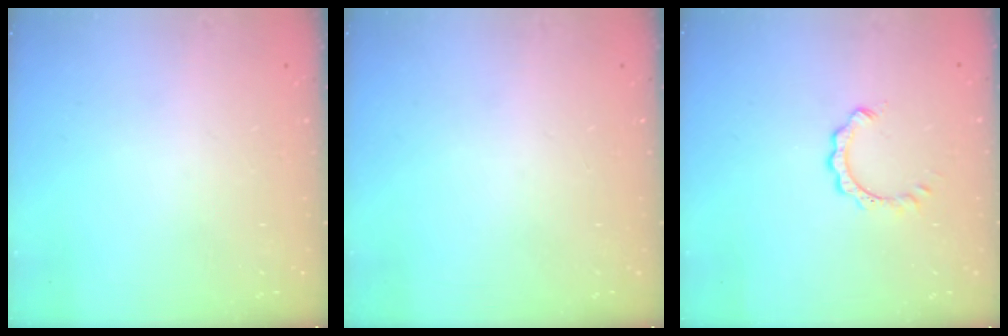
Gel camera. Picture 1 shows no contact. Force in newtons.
{"total": 0.0}
{"total": 4.0, "press": 4.0, "slide": 0.3}